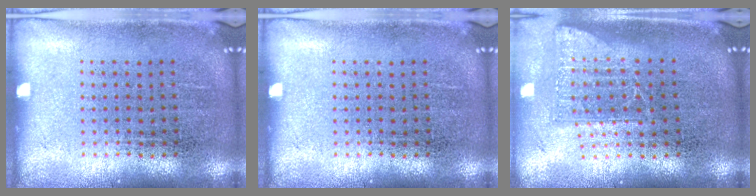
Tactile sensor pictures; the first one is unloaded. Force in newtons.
{"total": 0.0}
{"total": 1.7, "press": 1.3, "slide": 1.1}